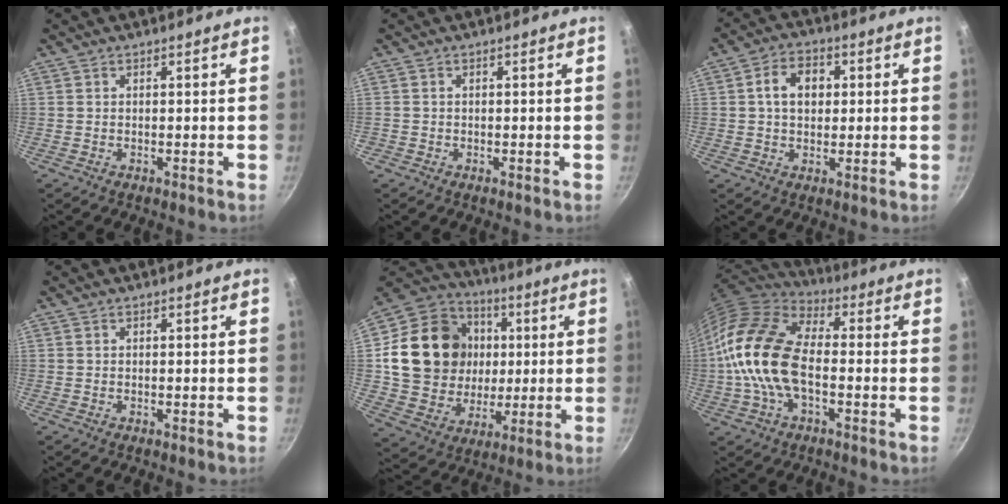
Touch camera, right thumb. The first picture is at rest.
{"total": 0.5, "force": [-0.3, 0.4, 0.0], "torque": [0.000, 0.003, -0.006]}
{"total": 7.2, "force": [1.2, 5.3, 4.7], "torque": [-0.057, 0.010, 0.012]}
{"total": 0.0}
{"total": 22.4, "force": [2.9, 18.9, 11.6], "torque": [-0.185, 0.017, 0.057]}
{"total": 17.6, "force": [-1.9, 9.8, 14.5], "torque": [-0.266, 0.031, -0.053]}